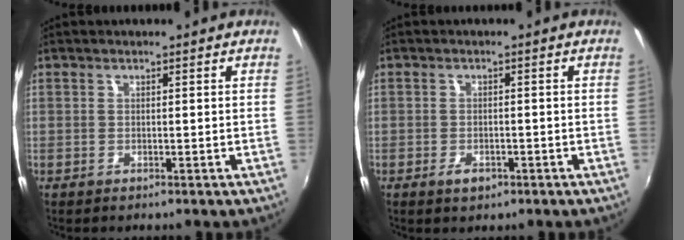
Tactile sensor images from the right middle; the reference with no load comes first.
{"total": 2.4, "force": [-1.4, 1.4, 1.5], "torque": [-0.028, -0.003, -0.023]}